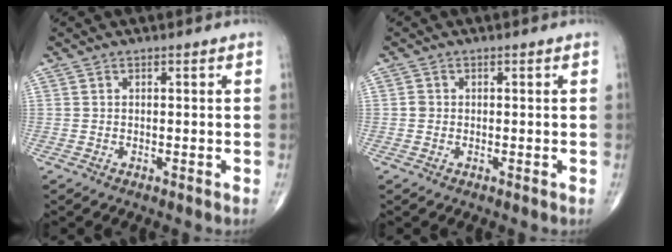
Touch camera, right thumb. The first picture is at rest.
{"total": 1.0, "force": [-0.1, 1.0, 0.3], "torque": [-0.002, 0.002, -0.001]}